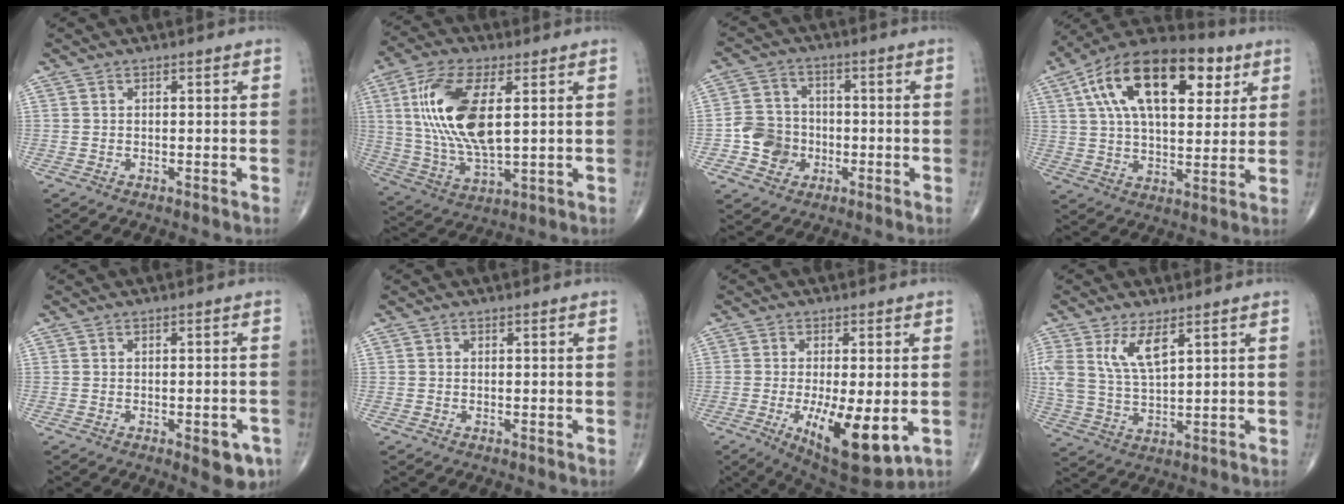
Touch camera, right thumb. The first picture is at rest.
{"total": 17.8, "force": [3.9, 7.5, 15.7], "torque": [-0.324, -0.015, 0.080]}
{"total": 7.7, "force": [-2.1, 6.9, 2.7], "torque": [-0.016, 0.019, -0.041]}
{"total": 24.0, "force": [9.0, 12.1, 18.6], "torque": [-0.303, 0.007, 0.145]}
{"total": 5.6, "force": [-2.5, 2.3, 4.4], "torque": [-0.035, 0.007, -0.025]}
{"total": 0.0}
{"total": 13.5, "force": [-3.5, 4.6, 12.2], "torque": [-0.193, -0.024, -0.041]}
{"total": 8.3, "force": [4.1, 3.3, 6.5], "torque": [-0.133, -0.015, 0.090]}